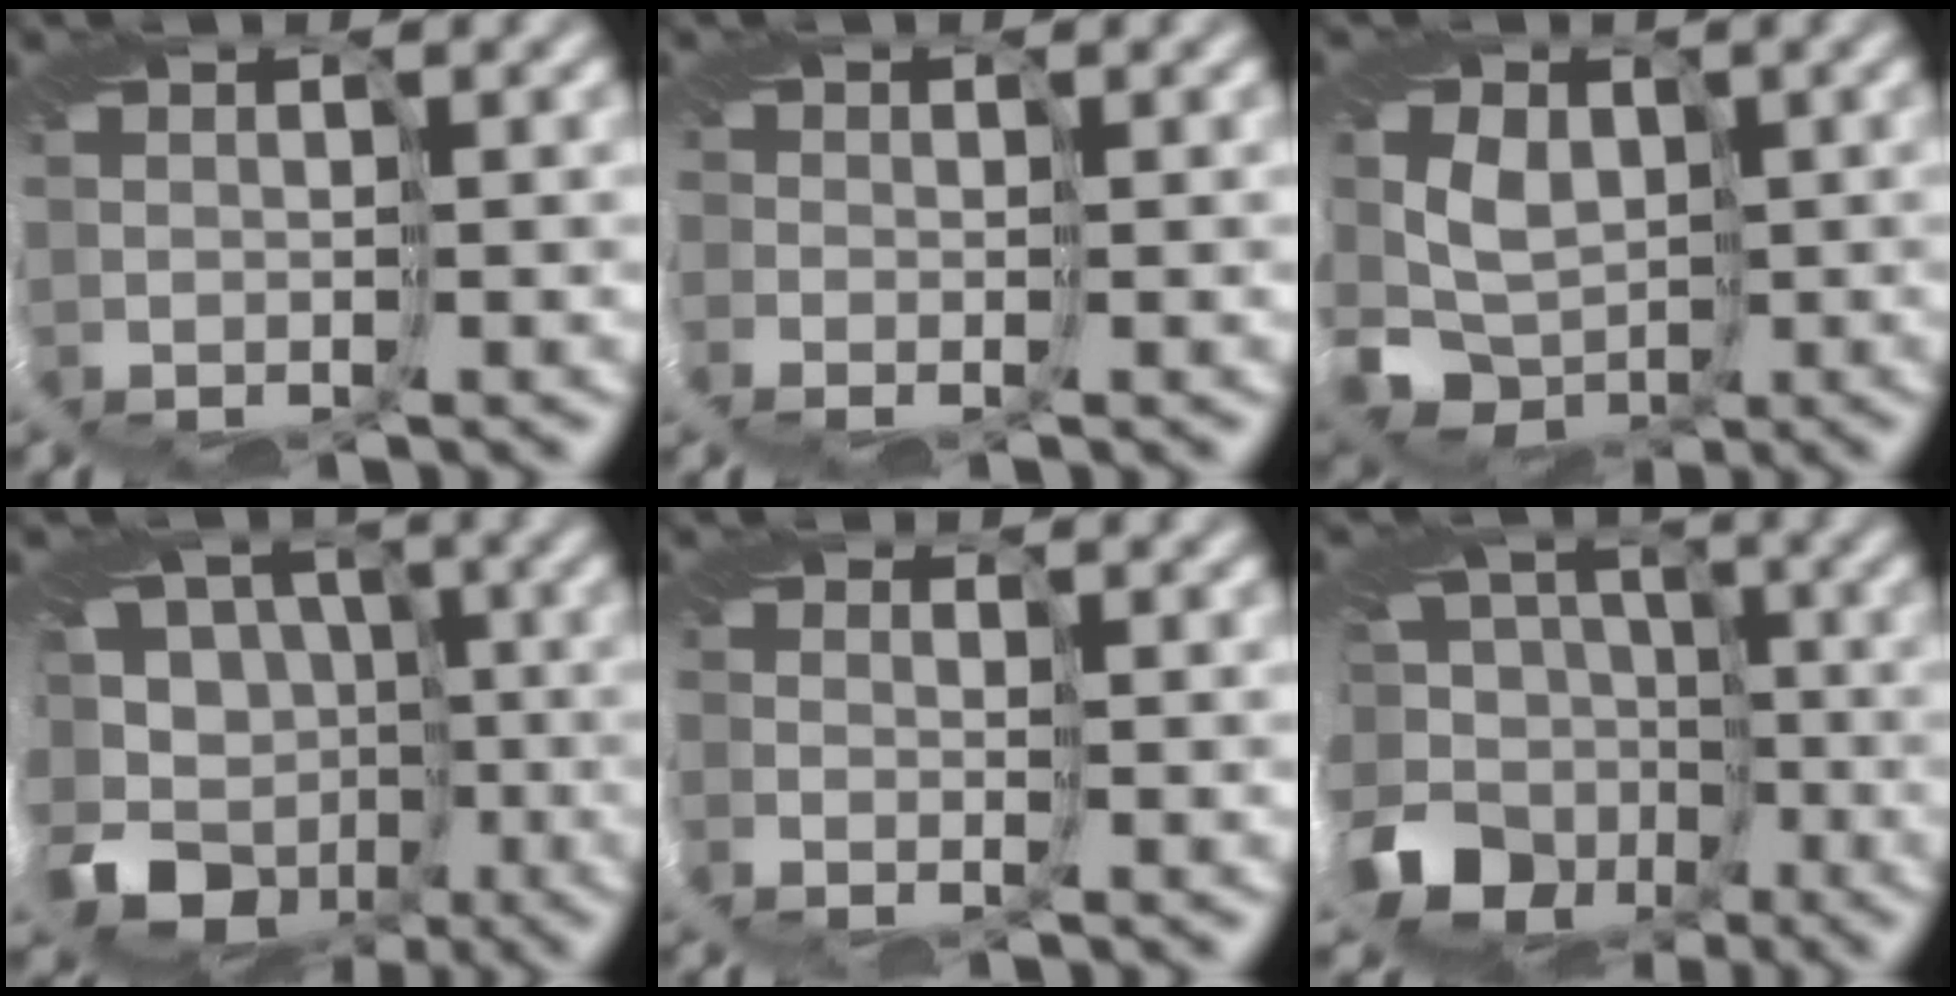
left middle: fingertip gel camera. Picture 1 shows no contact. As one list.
[{"total": 1.6, "force": [-0.9, 1.2, 0.7], "torque": [-0.010, -0.009, -0.021]}, {"total": 4.3, "force": [-0.9, 3.8, 1.8], "torque": [-0.041, -0.018, -0.023]}, {"total": 11.0, "force": [-5.6, 8.2, 4.6], "torque": [-0.093, -0.017, -0.098]}, {"total": 1.5, "force": [-1.0, 1.1, 0.3], "torque": [-0.014, -0.015, -0.021]}, {"total": 11.6, "force": [-4.0, 9.6, 5.1], "torque": [-0.125, -0.019, -0.086]}]